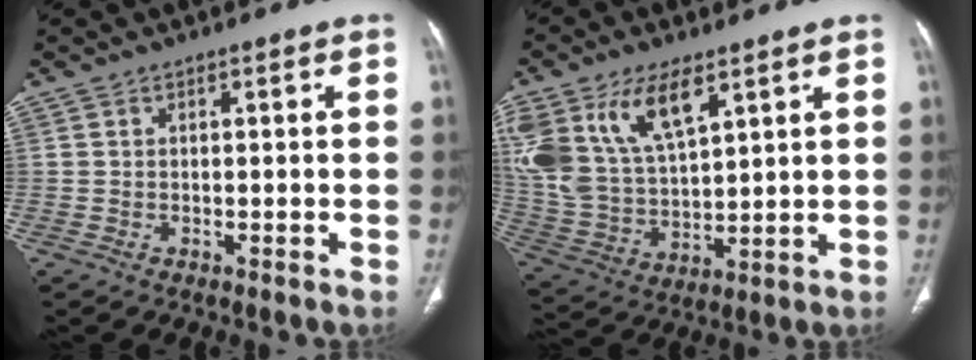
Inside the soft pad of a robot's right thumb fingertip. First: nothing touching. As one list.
[{"total": 18.1, "force": [8.9, 9.1, 12.9], "torque": [-0.257, -0.025, 0.183]}]